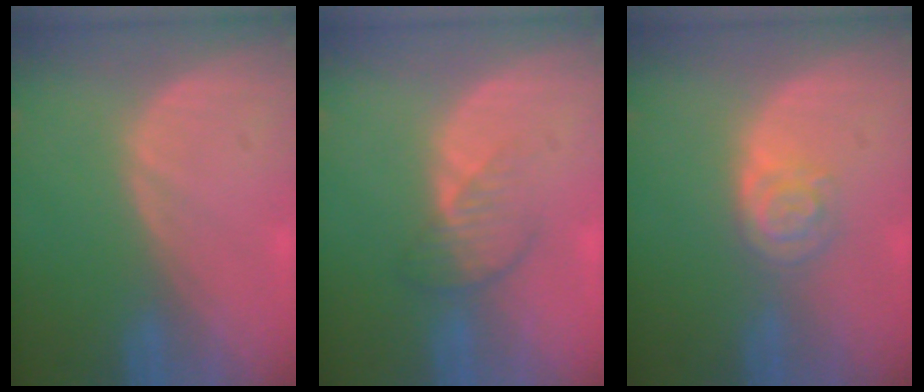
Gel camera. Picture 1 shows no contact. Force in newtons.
{"total": 3.7, "press": 3.4, "slide": 1.5}
{"total": 4.2, "press": 3.8, "slide": 1.8}